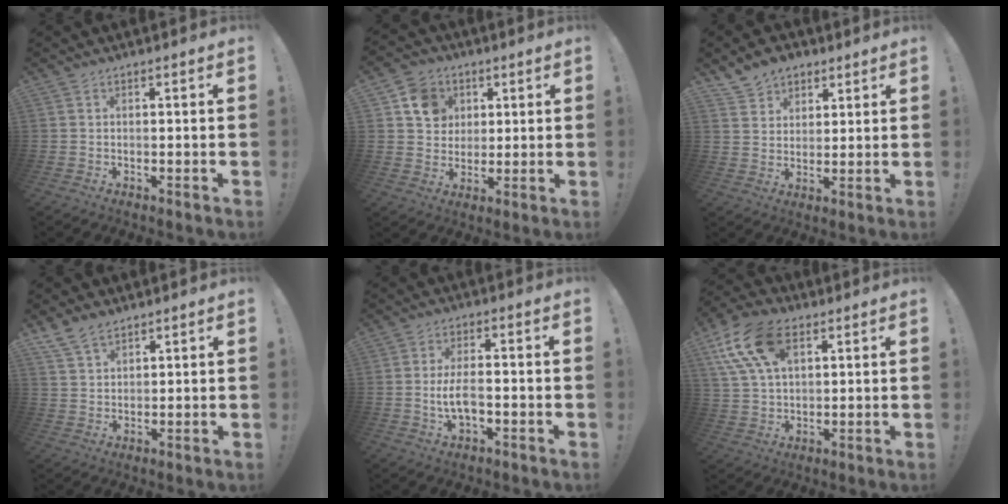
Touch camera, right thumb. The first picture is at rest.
{"total": 10.1, "force": [3.9, 8.8, 3.0], "torque": [-0.033, -0.018, 0.080]}
{"total": 8.1, "force": [5.8, 5.5, 1.6], "torque": [-0.033, -0.031, 0.115]}
{"total": 6.4, "force": [5.0, 3.3, 2.4], "torque": [-0.050, -0.020, 0.097]}
{"total": 6.6, "force": [-1.3, 2.7, 5.9], "torque": [-0.116, -0.001, -0.024]}
{"total": 16.5, "force": [7.3, 9.8, 11.1], "torque": [-0.208, -0.013, 0.137]}